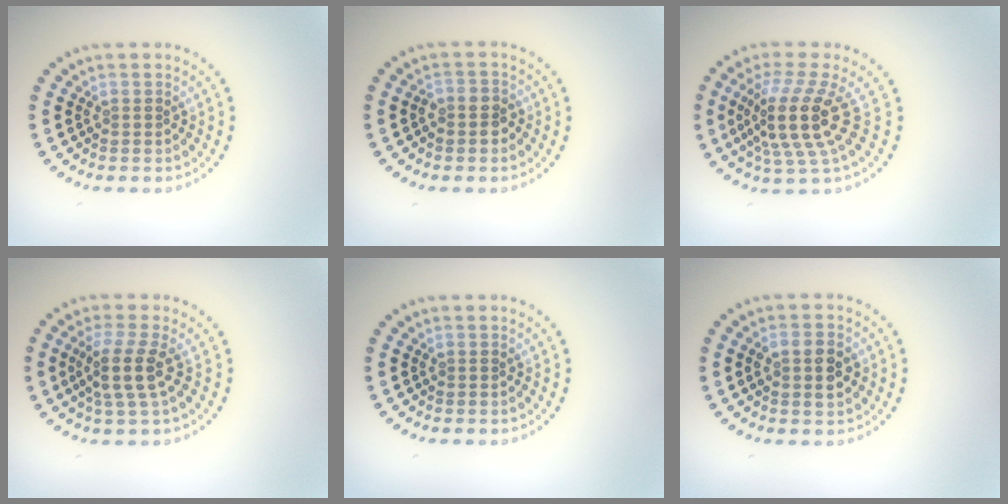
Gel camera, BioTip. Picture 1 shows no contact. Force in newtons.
{"total": 2.0, "press": 1.8, "slide": 0.8}
{"total": 5.2, "press": 3.8, "slide": 3.5}
{"total": 3.4, "press": 2.6, "slide": 2.2}
{"total": 0.0}
{"total": 2.8, "press": 2.8, "slide": 0.3}